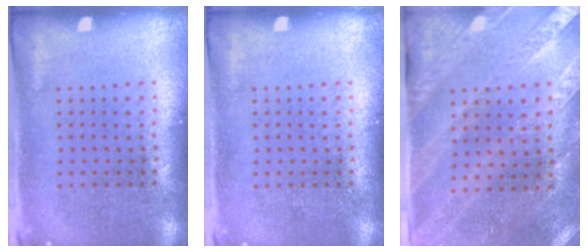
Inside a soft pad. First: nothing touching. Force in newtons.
{"total": 0.0}
{"total": 2.4, "press": 2.1, "slide": 1.2}